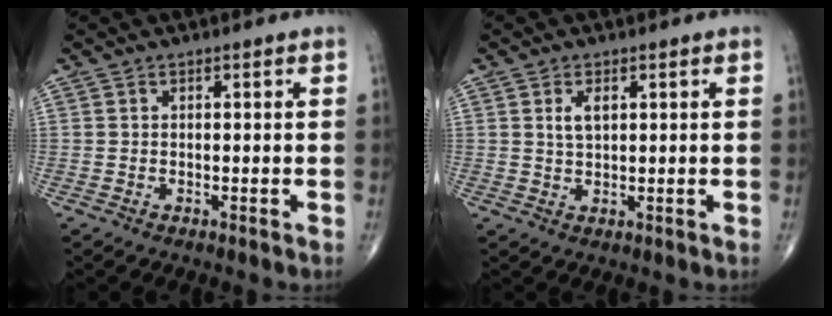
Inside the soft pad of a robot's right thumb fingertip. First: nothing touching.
{"total": 2.9, "force": [1.0, 1.5, 2.3], "torque": [-0.039, -0.003, 0.021]}